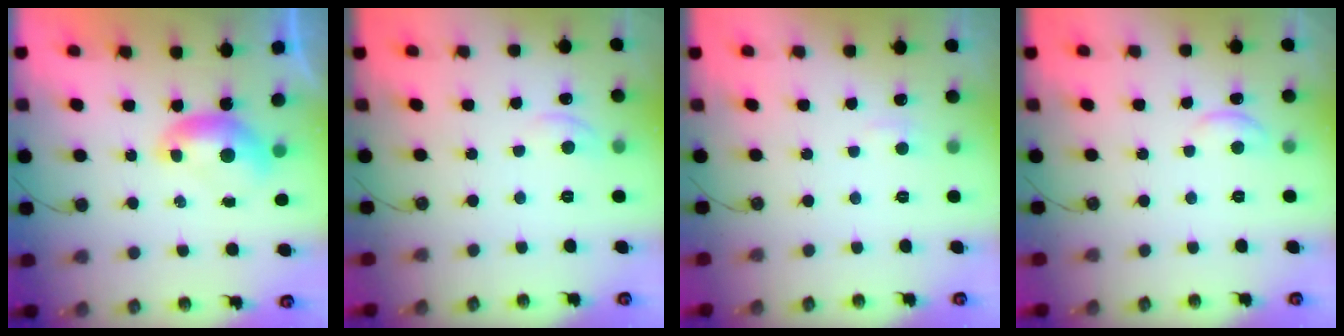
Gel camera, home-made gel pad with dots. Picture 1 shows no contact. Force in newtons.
{"total": 0.8, "press": 0.2, "slide": 0.8}
{"total": 1.8, "press": 1.7, "slide": 0.6}
{"total": 0.7, "press": 0.5, "slide": 0.4}